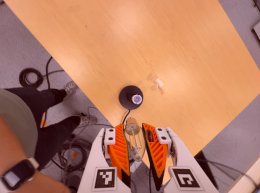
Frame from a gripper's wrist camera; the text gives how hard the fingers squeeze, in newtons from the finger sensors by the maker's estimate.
{"total": 22.2, "left": 23.8, "right": 20.6}